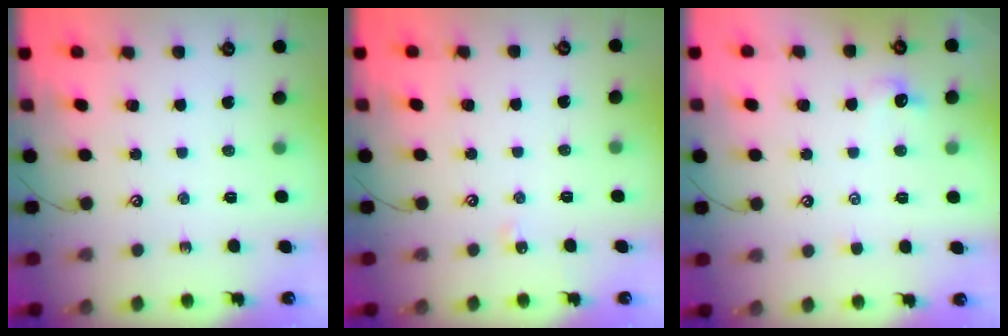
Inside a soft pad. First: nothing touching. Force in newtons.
{"total": 2.9, "press": 2.9, "slide": 0.4}
{"total": 1.0, "press": 0.9, "slide": 0.4}